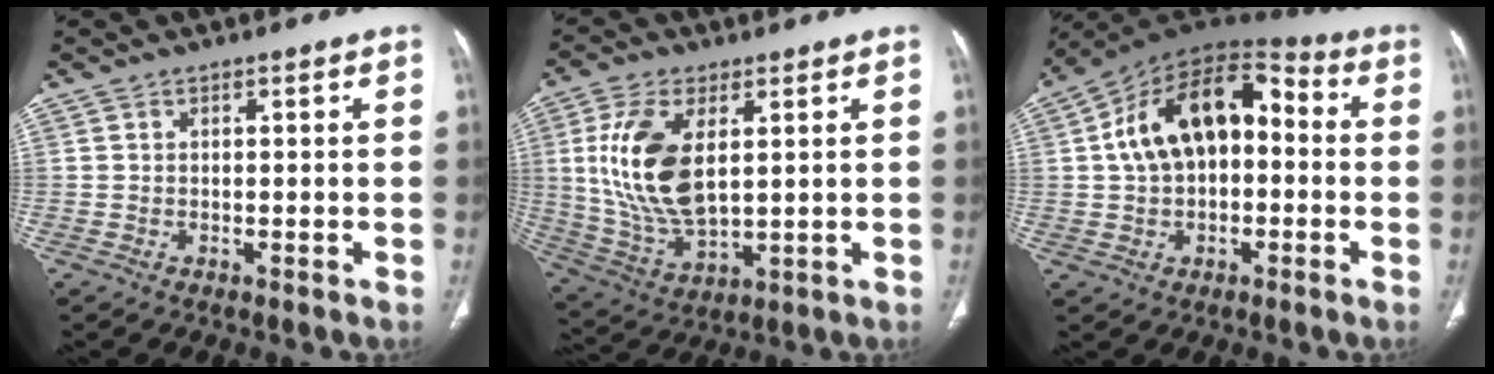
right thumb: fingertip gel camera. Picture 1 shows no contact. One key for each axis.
{"total": 15.7, "fx": 3.4, "fy": 8.1, "fz": 13.0, "tx": -0.268, "ty": -0.016, "tz": 0.077}
{"total": 17.4, "fx": 1.4, "fy": 10.8, "fz": 13.6, "tx": -0.201, "ty": 0.048, "tz": 0.015}